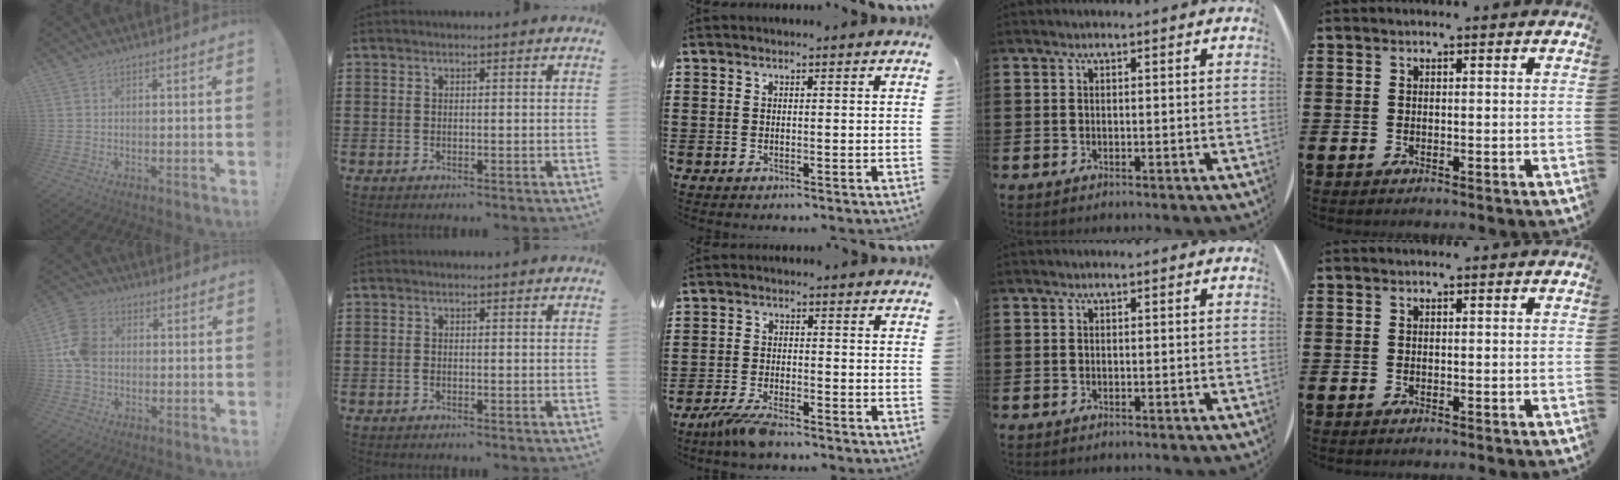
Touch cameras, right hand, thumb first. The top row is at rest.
{"thumb": {"total": 10.5, "force": [-0.3, 8.2, 6.4], "torque": [-0.125, 0.014, -0.002]}, "index": {"total": 0.5, "force": [-0.3, 0.2, 0.4], "torque": [-0.010, -0.004, -0.006]}, "middle": {"total": 4.6, "force": [-3.8, 0.8, 2.5], "torque": [-0.068, -0.011, -0.078]}}